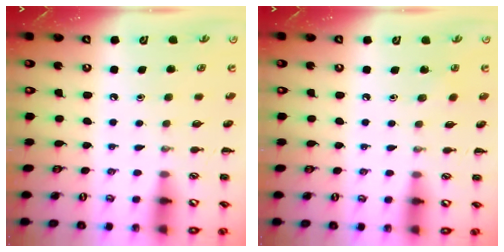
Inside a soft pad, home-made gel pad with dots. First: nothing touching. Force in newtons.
{"total": 4.7, "press": 4.5, "slide": 1.3}